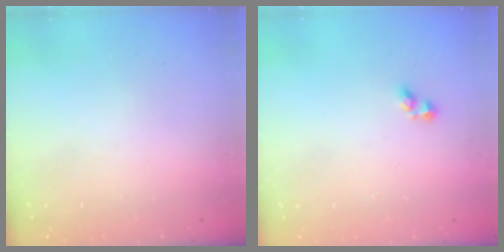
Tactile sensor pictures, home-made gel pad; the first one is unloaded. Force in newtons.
{"total": 3.6, "press": 3.6, "slide": 0.1}